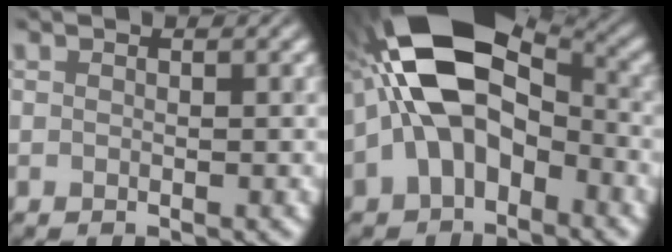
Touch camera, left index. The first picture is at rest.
{"total": 13.3, "force": [-1.1, 7.8, 10.7], "torque": [-0.202, 0.031, -0.040]}